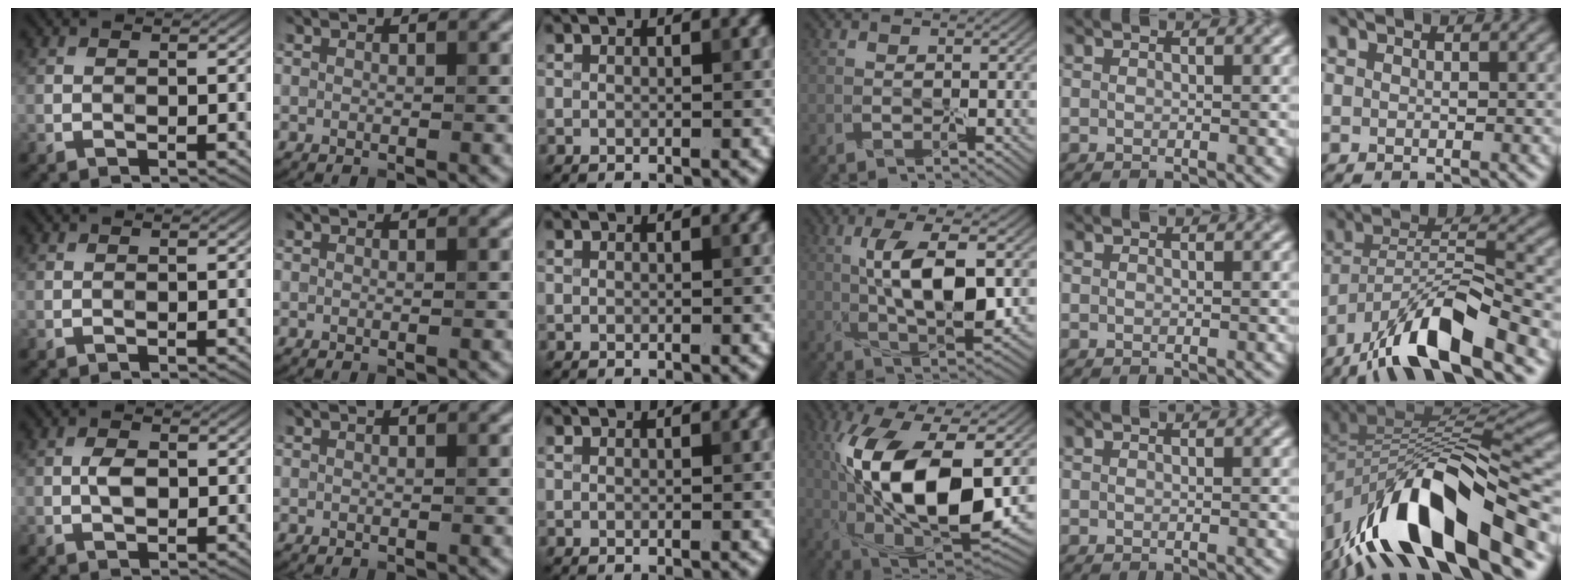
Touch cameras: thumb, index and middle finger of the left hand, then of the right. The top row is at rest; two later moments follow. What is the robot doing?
{"motion": "peel", "object": "sticky note"}